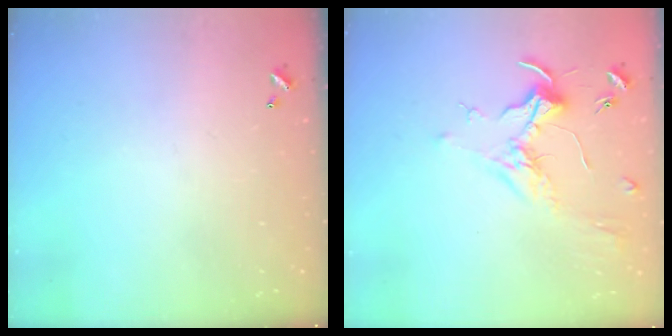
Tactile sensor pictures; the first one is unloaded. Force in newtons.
{"total": 1.9, "press": 1.8, "slide": 0.8}